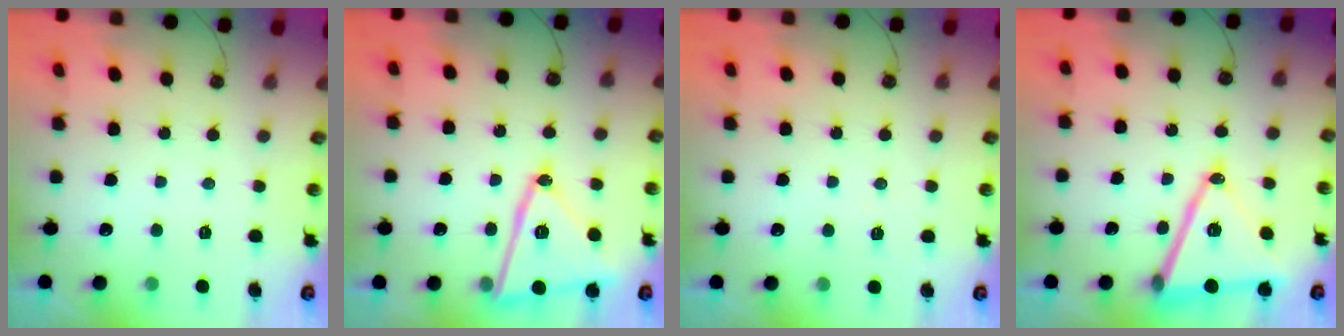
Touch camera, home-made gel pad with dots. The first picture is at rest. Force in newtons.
{"total": 18.1, "press": 18.1, "slide": 1.0}
{"total": 6.4, "press": 4.7, "slide": 4.3}
{"total": 17.8, "press": 17.4, "slide": 3.8}